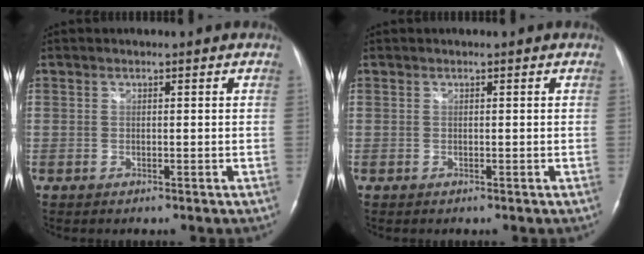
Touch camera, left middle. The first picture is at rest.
{"total": 0.0}